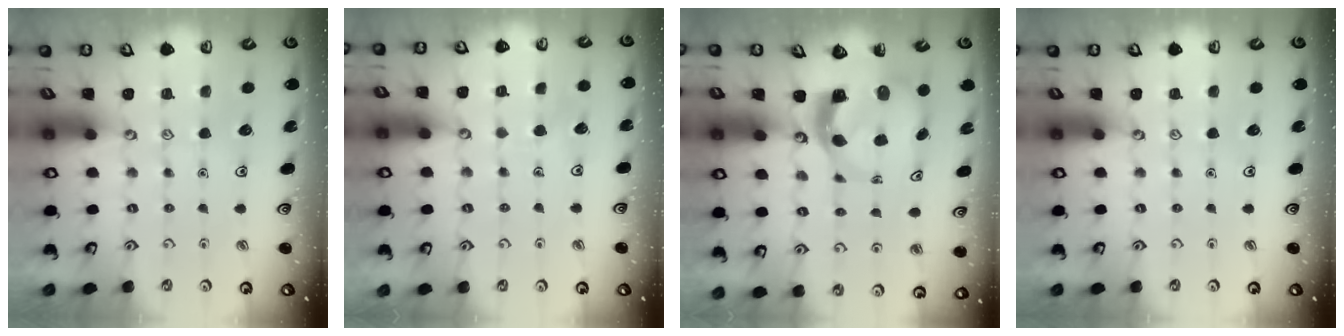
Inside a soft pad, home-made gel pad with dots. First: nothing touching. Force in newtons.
{"total": 2.2, "press": 2.2, "slide": 0.1}
{"total": 5.7, "press": 5.6, "slide": 1.0}
{"total": 0.0}